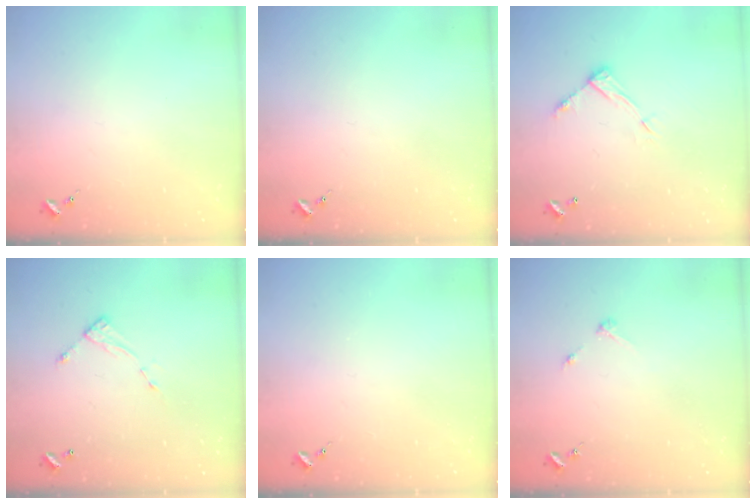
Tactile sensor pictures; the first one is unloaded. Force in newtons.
{"total": 0.0}
{"total": 9.2, "press": 9.2, "slide": 0.1}
{"total": 6.6, "press": 6.6, "slide": 0.5}
{"total": 0.0}
{"total": 2.8, "press": 2.8, "slide": 0.3}